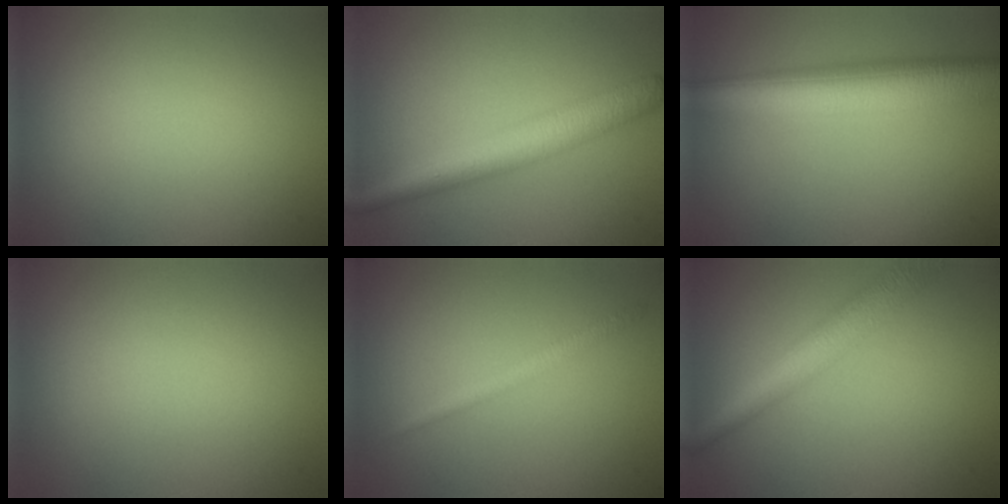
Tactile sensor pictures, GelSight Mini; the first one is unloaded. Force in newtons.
{"total": 4.9, "press": 4.9, "slide": 0.1}
{"total": 8.0, "press": 8.0, "slide": 0.2}
{"total": 0.0}
{"total": 1.5, "press": 1.4, "slide": 0.1}
{"total": 4.9, "press": 4.9, "slide": 0.1}